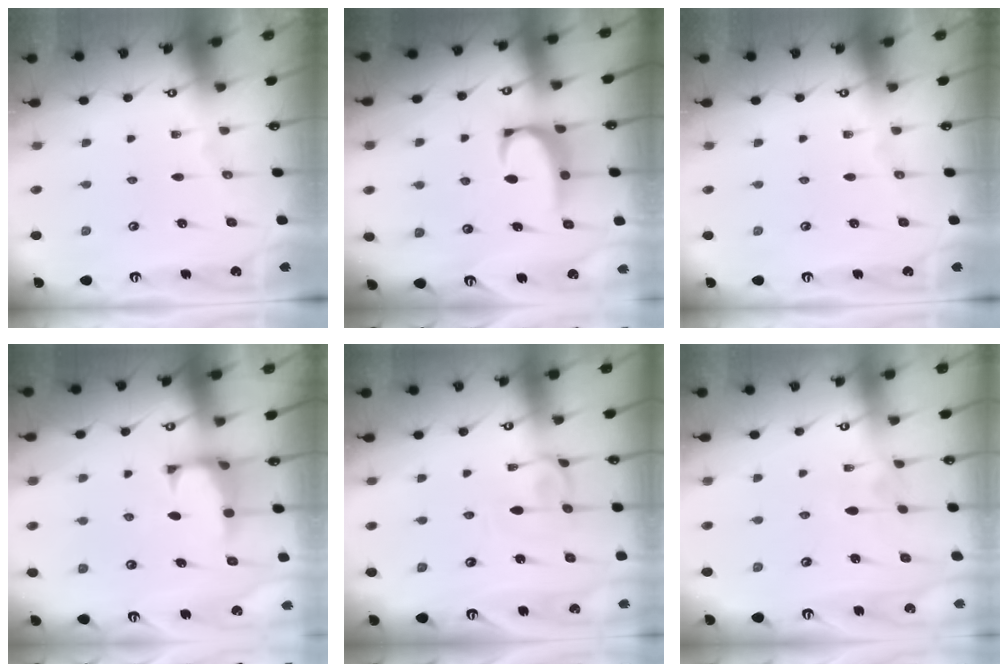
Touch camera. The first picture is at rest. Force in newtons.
{"total": 3.6, "press": 3.5, "slide": 0.8}
{"total": 0.0}
{"total": 1.5, "press": 1.3, "slide": 0.7}
{"total": 2.0, "press": 1.9, "slide": 0.5}
{"total": 3.2, "press": 3.2, "slide": 0.5}